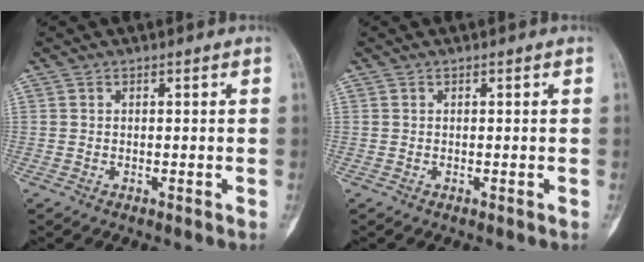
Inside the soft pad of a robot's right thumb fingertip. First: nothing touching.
{"total": 0.0}